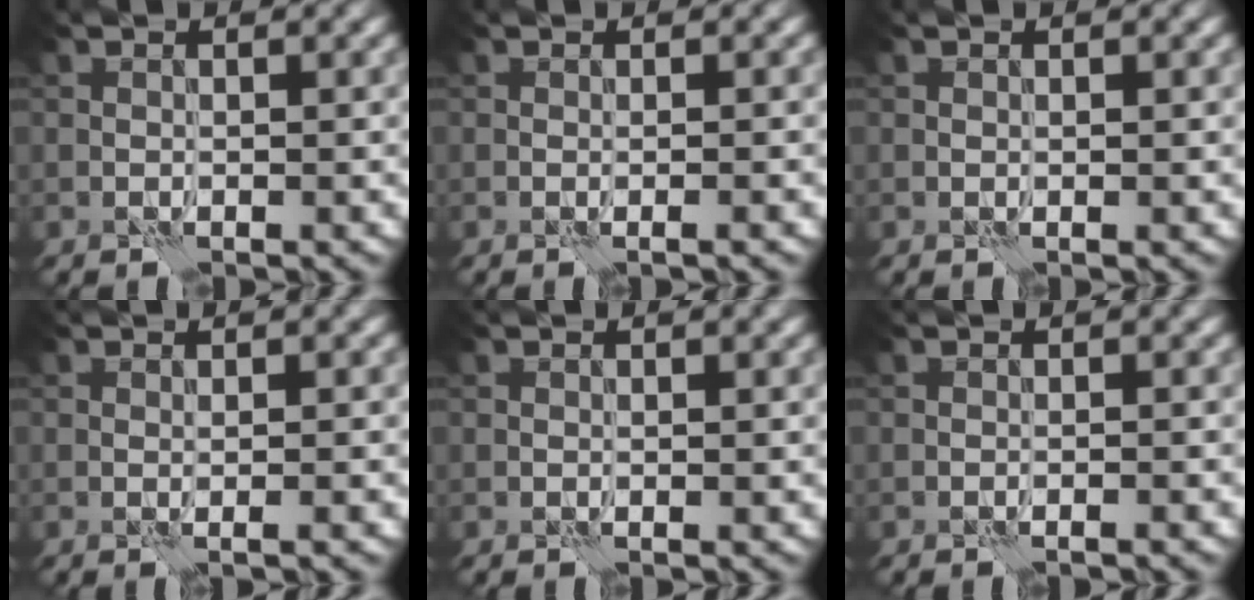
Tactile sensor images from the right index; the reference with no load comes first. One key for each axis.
{"total": 1.3, "fx": -0.2, "fy": 0.3, "fz": 1.3, "tx": -0.015, "ty": -0.002, "tz": -0.010}
{"total": 0.0}
{"total": 1.6, "fx": 0.0, "fy": 0.3, "fz": 1.5, "tx": -0.022, "ty": 0.001, "tz": -0.006}
{"total": 0.0}
{"total": 0.8, "fx": -0.5, "fy": 0.1, "fz": 0.7, "tx": -0.008, "ty": 0.001, "tz": -0.015}